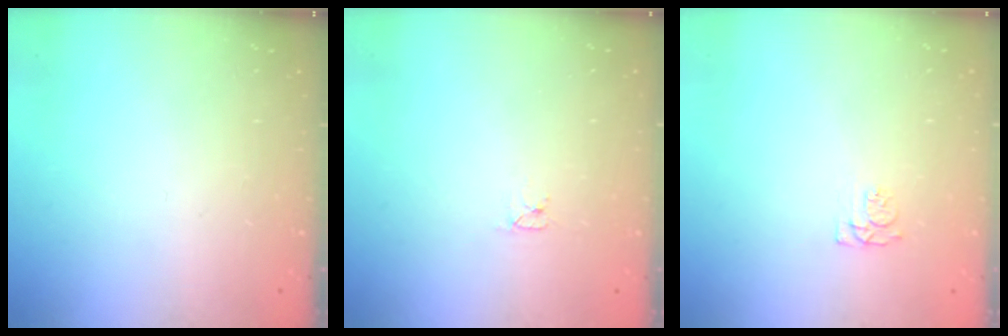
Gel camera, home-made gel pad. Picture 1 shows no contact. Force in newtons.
{"total": 2.6, "press": 2.6, "slide": 0.3}
{"total": 4.9, "press": 4.9, "slide": 0.6}